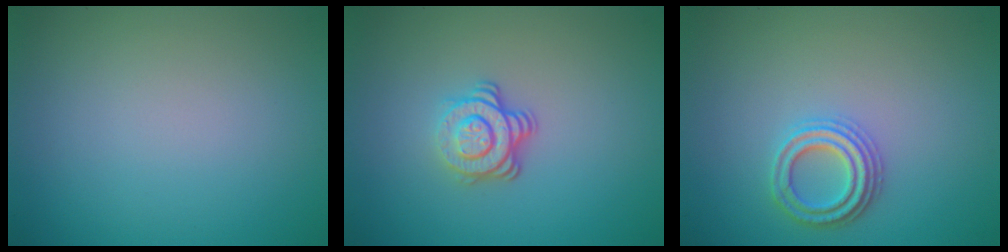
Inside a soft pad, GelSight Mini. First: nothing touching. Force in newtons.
{"total": 3.5, "press": 2.6, "slide": 2.4}
{"total": 2.7, "press": 2.6, "slide": 0.8}